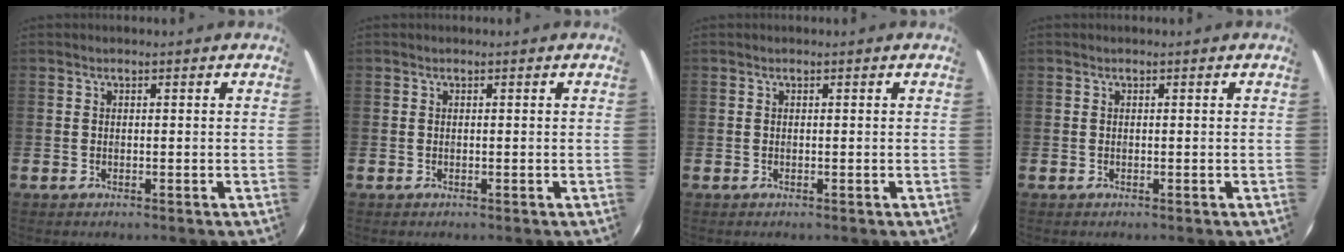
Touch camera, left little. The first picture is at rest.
{"total": 0.0}
{"total": 0.0}
{"total": 0.0}